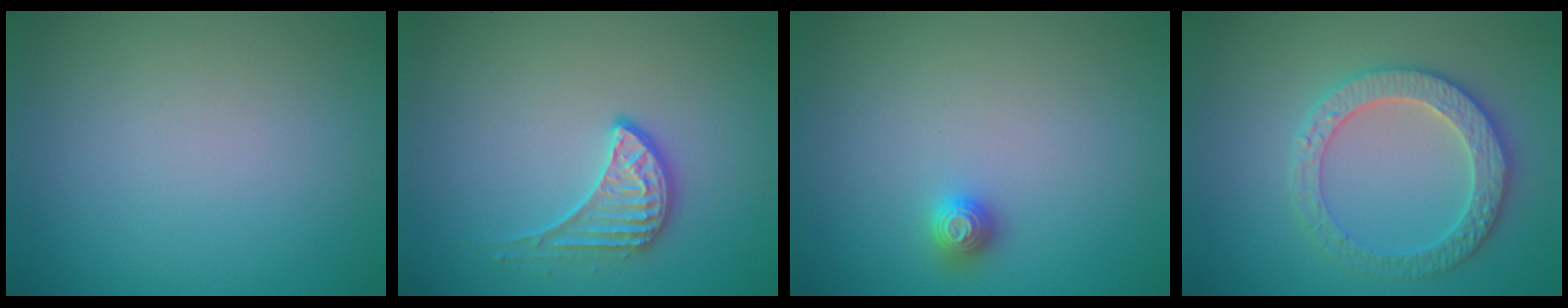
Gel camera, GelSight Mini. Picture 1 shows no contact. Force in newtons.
{"total": 2.3, "press": 1.7, "slide": 1.5}
{"total": 1.3, "press": 1.2, "slide": 0.3}
{"total": 3.9, "press": 3.9, "slide": 0.2}